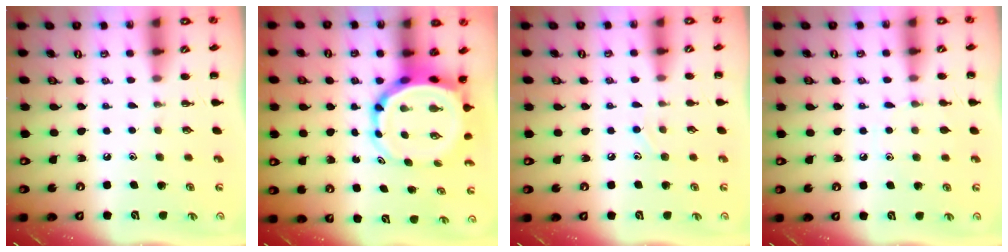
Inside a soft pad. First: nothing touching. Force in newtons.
{"total": 7.9, "press": 7.5, "slide": 2.5}
{"total": 7.2, "press": 6.7, "slide": 2.7}
{"total": 5.2, "press": 4.9, "slide": 1.7}